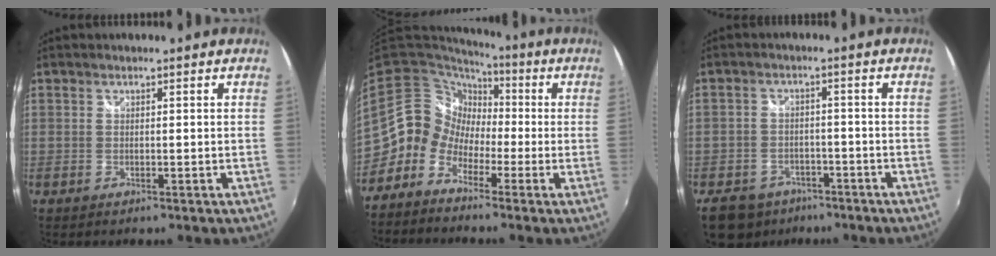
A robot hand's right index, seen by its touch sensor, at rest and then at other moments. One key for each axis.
{"total": 11.6, "fx": -3.5, "fy": 10.3, "fz": 4.0, "tx": -0.085, "ty": 0.038, "tz": -0.092}
{"total": 11.3, "fx": -7.7, "fy": 7.2, "fz": 4.1, "tx": -0.120, "ty": 0.011, "tz": -0.110}